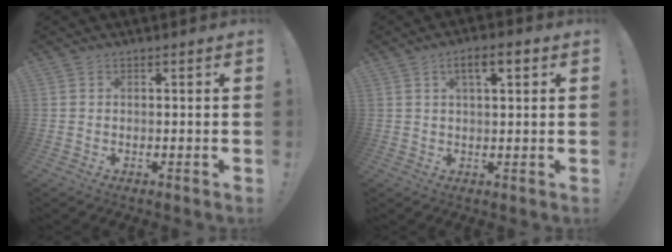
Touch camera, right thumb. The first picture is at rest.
{"total": 5.8, "force": [2.3, 1.9, 5.0], "torque": [-0.069, -0.004, 0.031]}